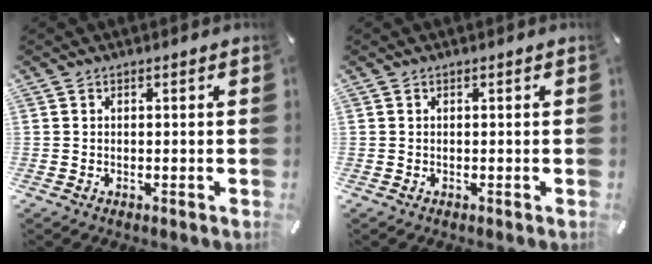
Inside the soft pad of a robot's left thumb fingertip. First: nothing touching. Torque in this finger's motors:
{"motor_torque": [-0.02, -0.02, 0.00, 0.02, 0.00]}